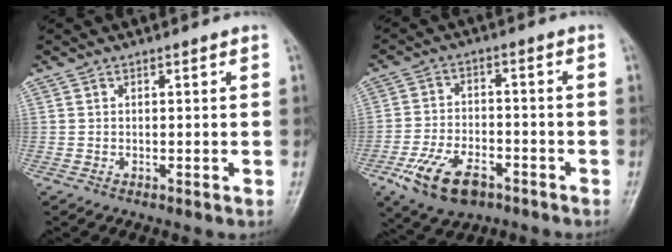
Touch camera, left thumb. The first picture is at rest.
{"total": 11.1, "force": [-6.0, 6.0, 7.2], "torque": [-0.129, 0.018, -0.105]}